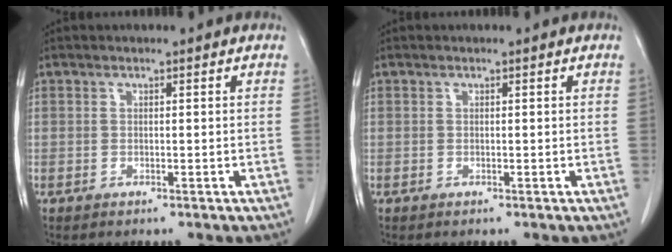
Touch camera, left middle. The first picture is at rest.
{"total": 0.0}